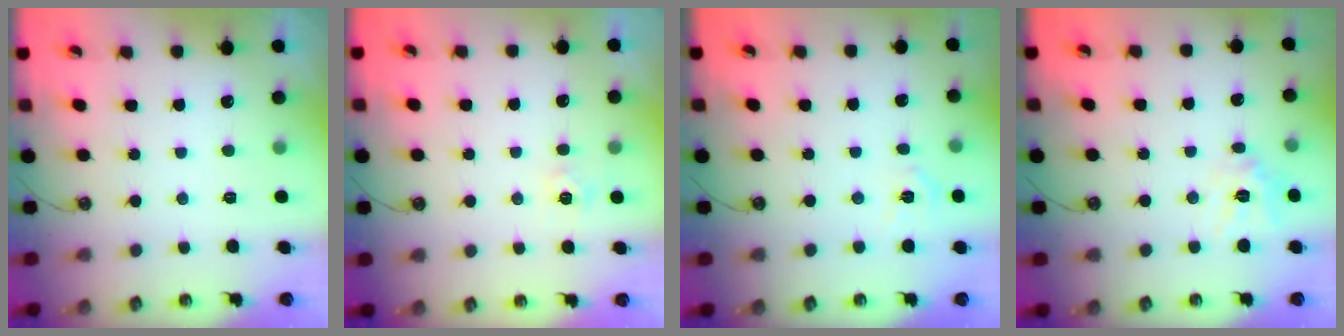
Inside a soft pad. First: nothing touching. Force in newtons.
{"total": 3.5, "press": 3.4, "slide": 0.5}
{"total": 3.5, "press": 3.5, "slide": 0.1}
{"total": 10.7, "press": 10.7, "slide": 1.2}